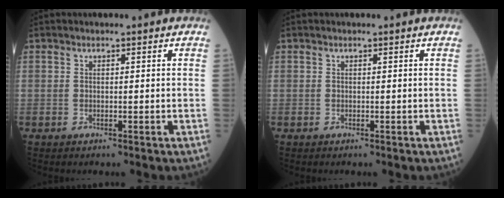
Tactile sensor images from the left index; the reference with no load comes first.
{"total": 0.0}